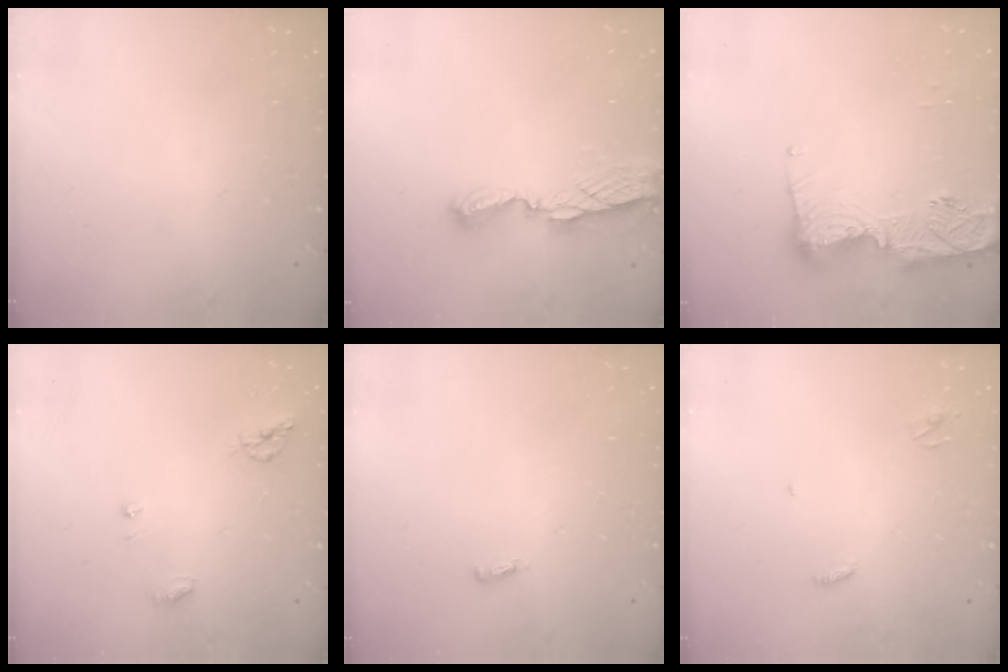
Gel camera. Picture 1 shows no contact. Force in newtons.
{"total": 6.7, "press": 6.7, "slide": 0.2}
{"total": 14.0, "press": 13.9, "slide": 1.5}
{"total": 6.7, "press": 6.7, "slide": 0.3}
{"total": 3.7, "press": 3.6, "slide": 1.0}
{"total": 3.3, "press": 3.2, "slide": 0.3}